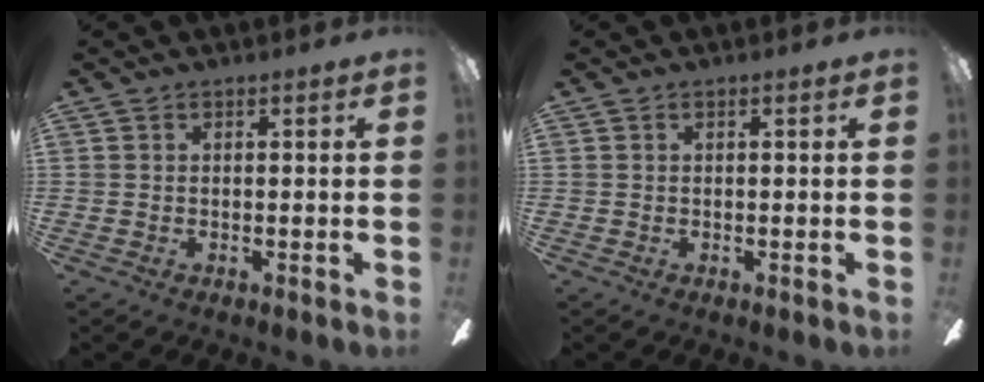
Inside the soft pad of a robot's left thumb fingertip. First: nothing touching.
{"total": 0.0}